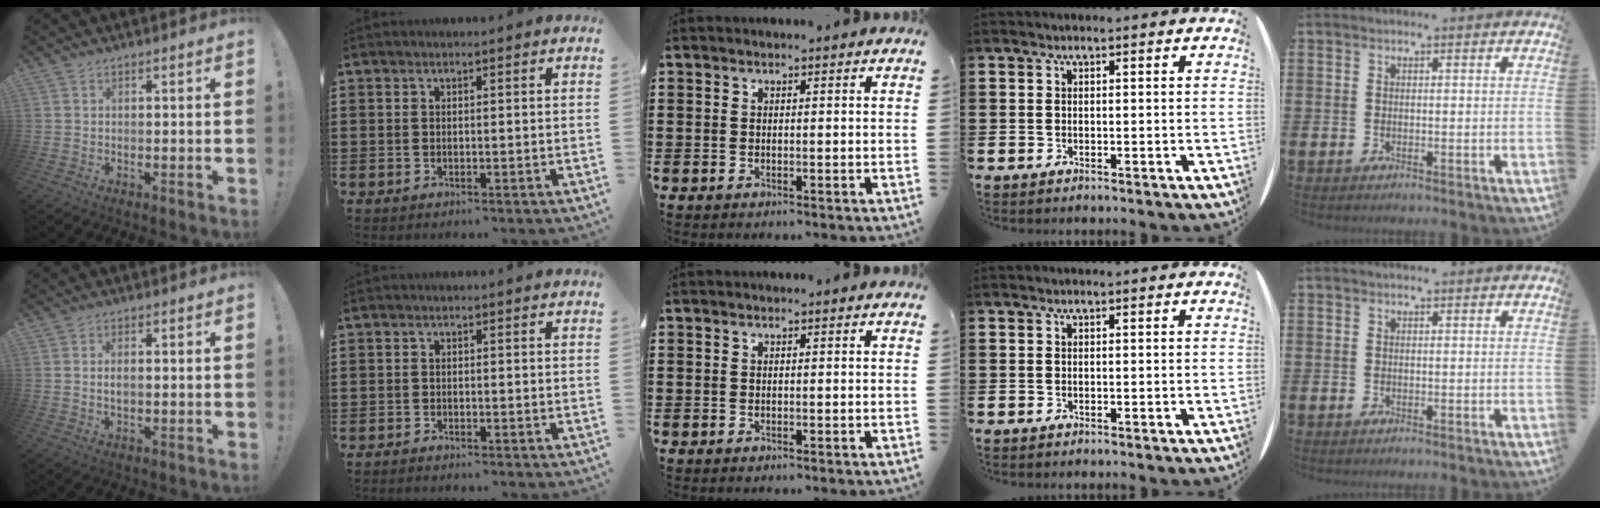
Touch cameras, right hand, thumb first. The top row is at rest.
{"thumb": {"total": 2.2, "force": [-0.1, 1.2, 1.8], "torque": [-0.034, 0.007, -0.003]}, "index": {"total": 0.9, "force": [-0.9, 0.0, -0.1], "torque": [-0.001, 0.001, -0.018]}}